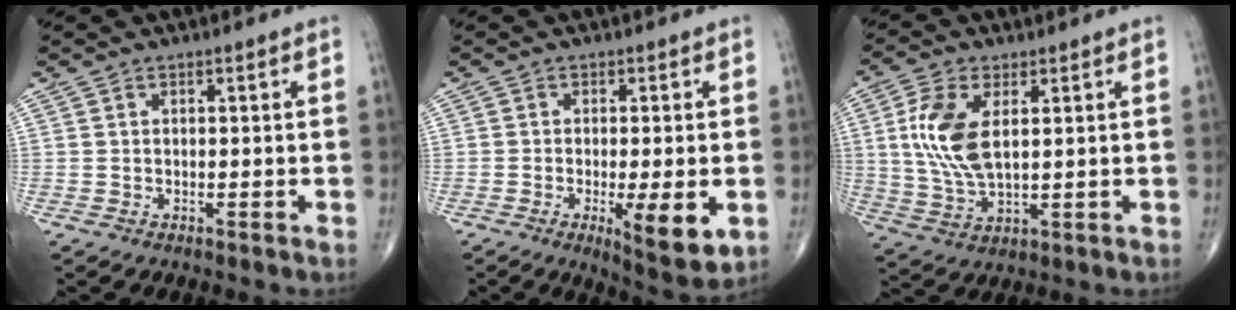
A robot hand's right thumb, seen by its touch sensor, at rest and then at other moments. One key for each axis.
{"total": 9.0, "fx": -2.5, "fy": 2.3, "fz": 8.3, "tx": -0.118, "ty": -0.020, "tz": -0.034}
{"total": 11.0, "fx": 2.4, "fy": 5.4, "fz": 9.2, "tx": -0.198, "ty": -0.008, "tz": 0.052}